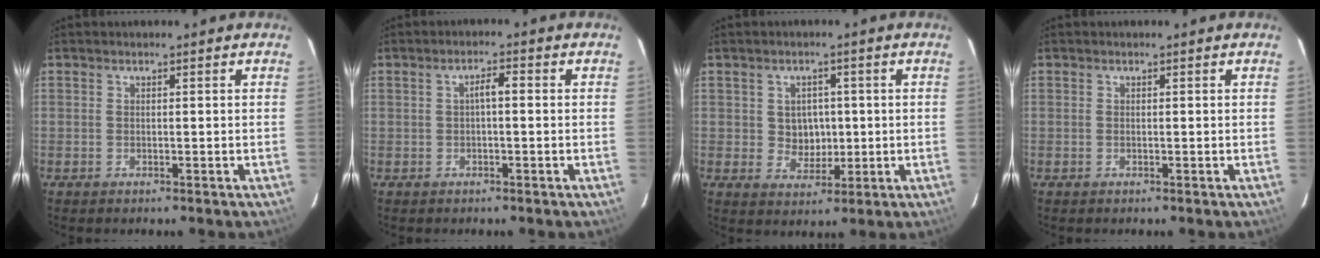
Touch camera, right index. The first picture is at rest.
{"total": 2.2, "force": [-0.1, 0.7, 2.1], "torque": [-0.041, 0.010, 0.001]}
{"total": 4.8, "force": [0.3, 4.4, 1.9], "torque": [-0.032, 0.007, 0.013]}
{"total": 0.0}